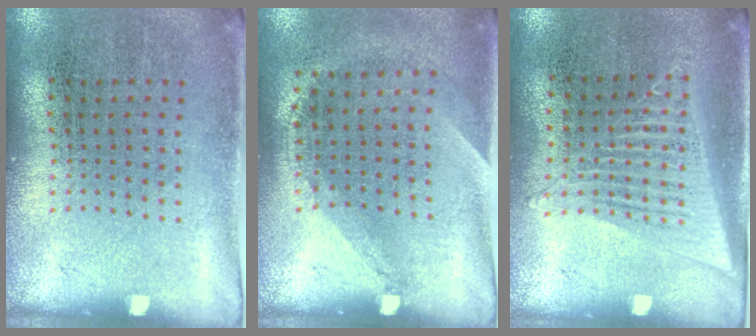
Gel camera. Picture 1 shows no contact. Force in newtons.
{"total": 1.3, "press": 0.9, "slide": 0.9}
{"total": 1.4, "press": 1.3, "slide": 0.5}